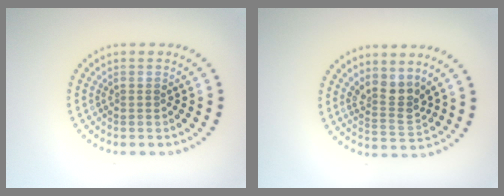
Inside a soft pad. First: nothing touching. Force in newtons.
{"total": 2.7, "press": 2.0, "slide": 1.8}